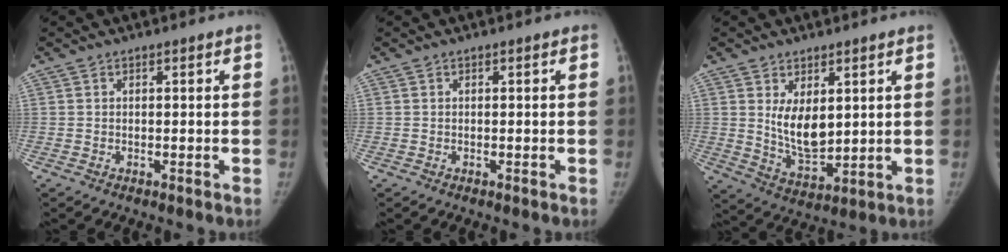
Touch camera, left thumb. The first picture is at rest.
{"total": 0.0}
{"total": 8.7, "force": [2.3, 4.8, 6.8], "torque": [-0.092, -0.031, 0.059]}